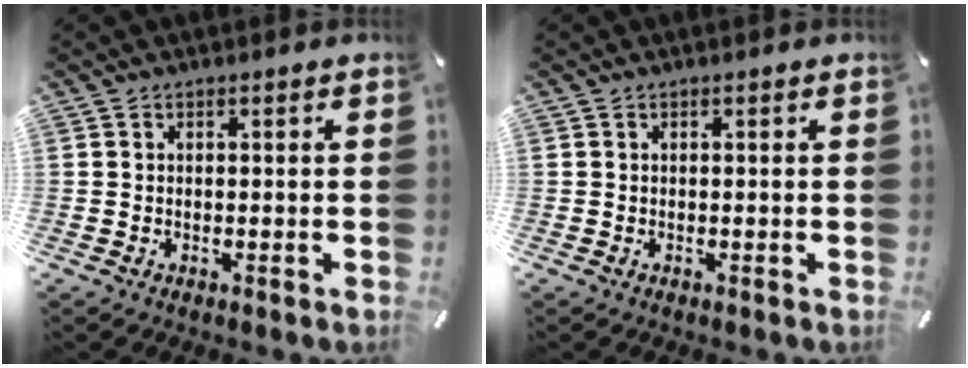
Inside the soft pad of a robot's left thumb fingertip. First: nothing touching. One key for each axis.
{"total": 0.0}